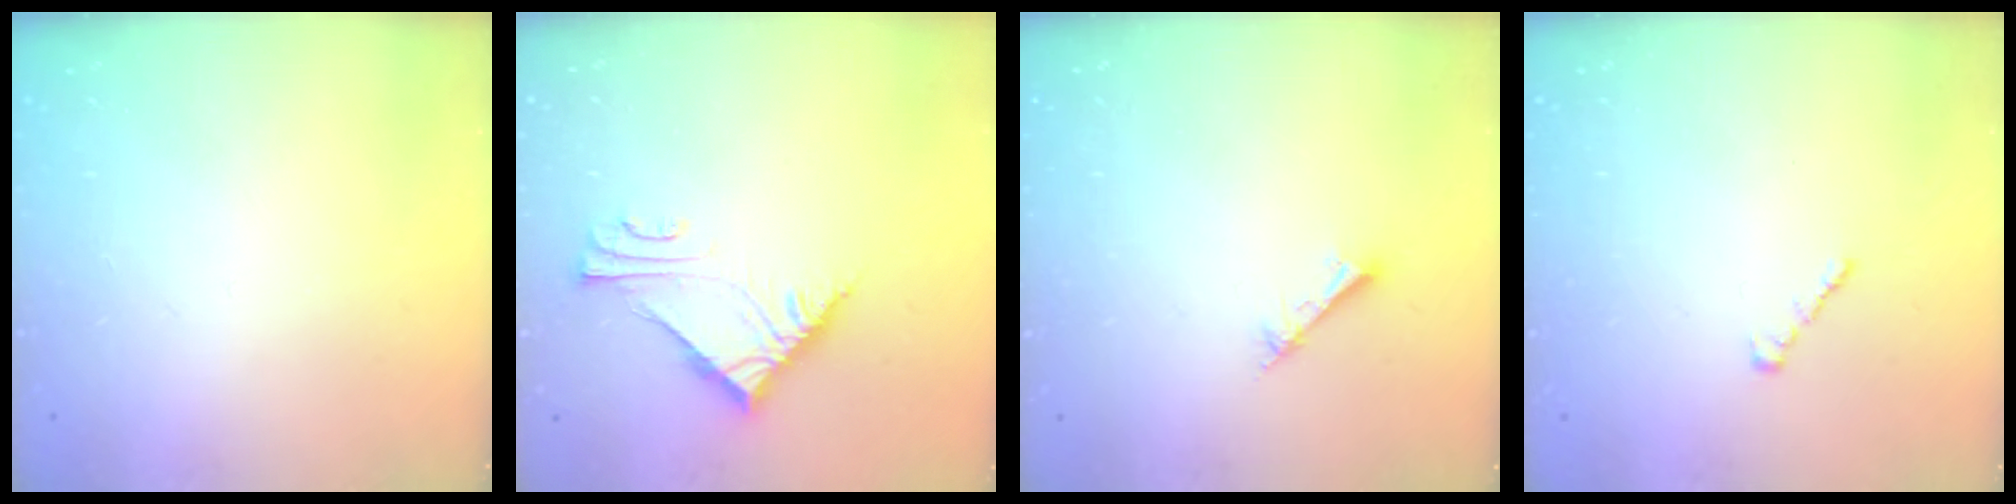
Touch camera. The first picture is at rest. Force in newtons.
{"total": 7.7, "press": 7.7, "slide": 0.3}
{"total": 1.2, "press": 1.2, "slide": 0.1}
{"total": 1.4, "press": 1.3, "slide": 0.5}